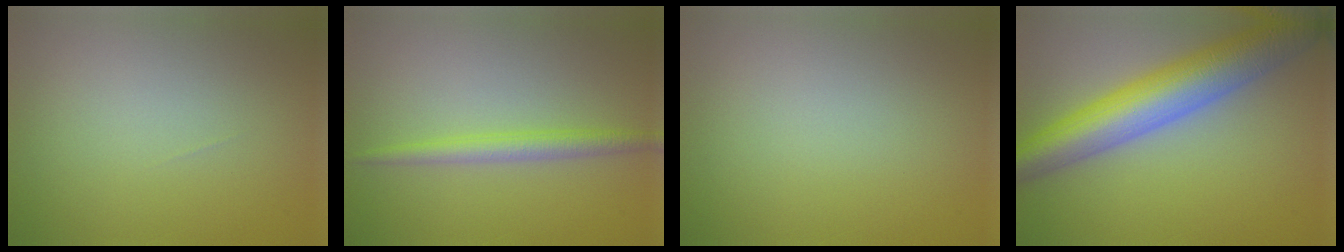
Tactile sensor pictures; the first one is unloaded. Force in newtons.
{"total": 2.2, "press": 2.2, "slide": 0.1}
{"total": 0.0}
{"total": 8.7, "press": 8.7, "slide": 0.2}